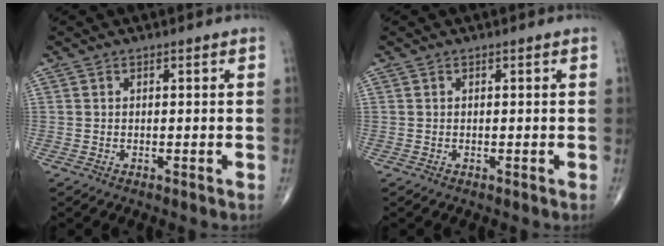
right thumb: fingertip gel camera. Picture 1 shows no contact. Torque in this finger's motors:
{"motor_torque": [-0.01, 0.01, -0.02, -0.02, 0.00]}